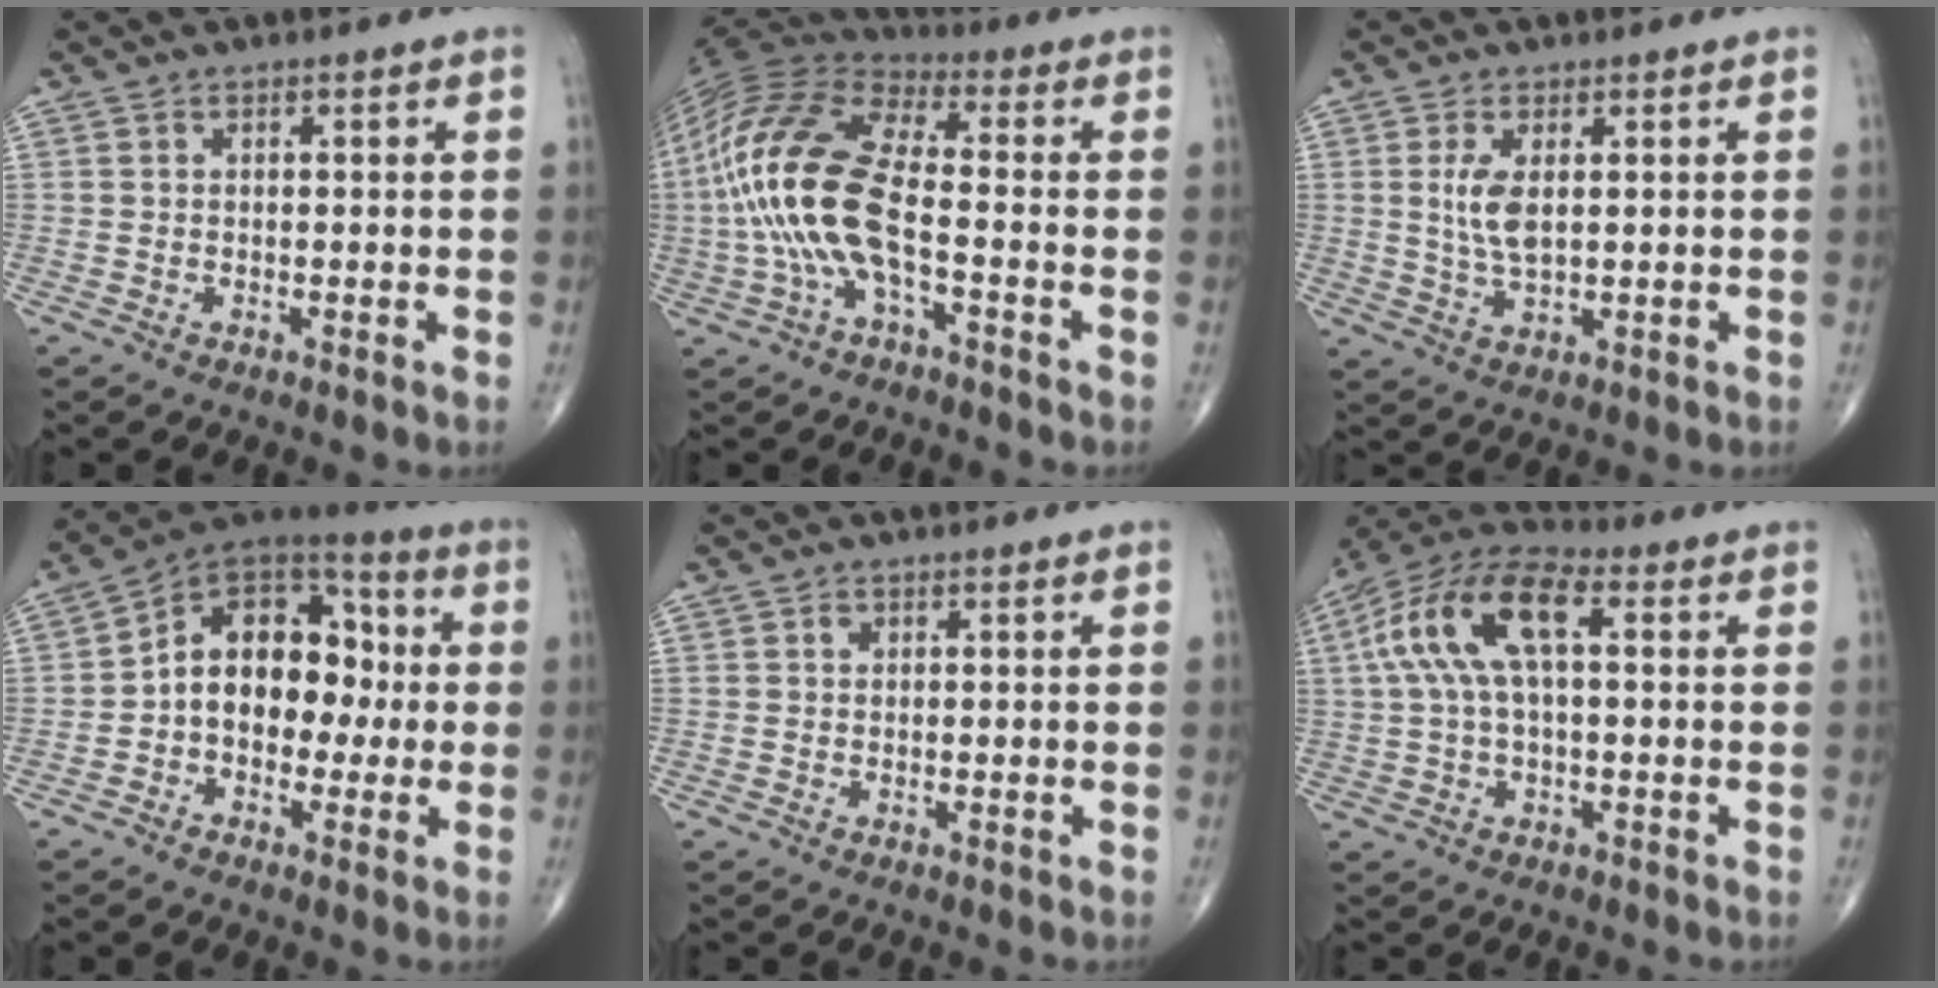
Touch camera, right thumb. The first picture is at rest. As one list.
[{"total": 18.7, "force": [-3.1, 7.3, 17.0], "torque": [-0.375, 0.032, -0.062]}, {"total": 5.4, "force": [1.1, 2.3, 4.7], "torque": [-0.099, -0.010, 0.027]}, {"total": 15.5, "force": [-0.3, 11.0, 11.0], "torque": [-0.124, 0.048, -0.018]}, {"total": 0.9, "force": [0.4, 0.8, 0.4], "torque": [-0.001, 0.000, 0.006]}, {"total": 14.1, "force": [2.8, 6.3, 12.2], "torque": [-0.255, 0.041, 0.047]}]